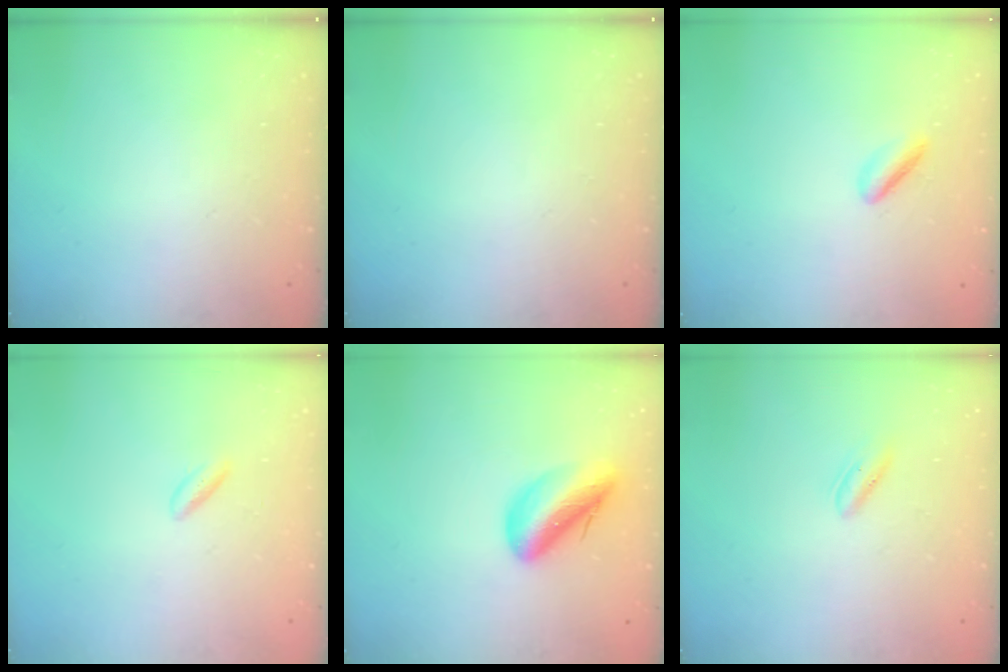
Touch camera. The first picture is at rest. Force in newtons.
{"total": 0.0}
{"total": 3.4, "press": 3.4, "slide": 0.5}
{"total": 2.2, "press": 1.9, "slide": 1.2}
{"total": 10.7, "press": 10.5, "slide": 1.8}
{"total": 1.3, "press": 1.1, "slide": 0.6}